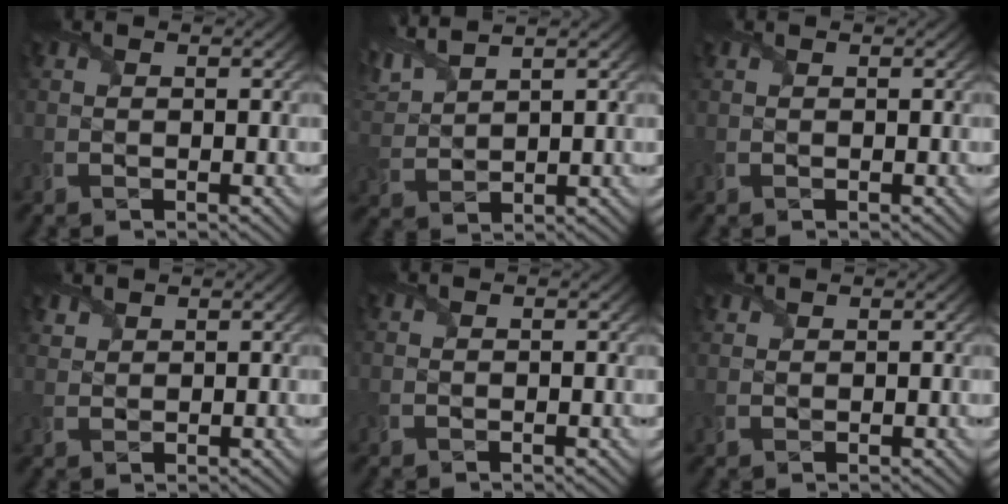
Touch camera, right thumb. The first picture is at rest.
{"total": 5.5, "force": [4.4, 1.3, 3.0], "torque": [-0.090, 0.020, 0.090]}
{"total": 0.0}
{"total": 1.9, "force": [1.7, 0.8, 0.5], "torque": [-0.013, 0.003, 0.041]}
{"total": 0.0}
{"total": 1.3, "force": [1.2, 0.4, 0.3], "torque": [-0.008, 0.003, 0.030]}